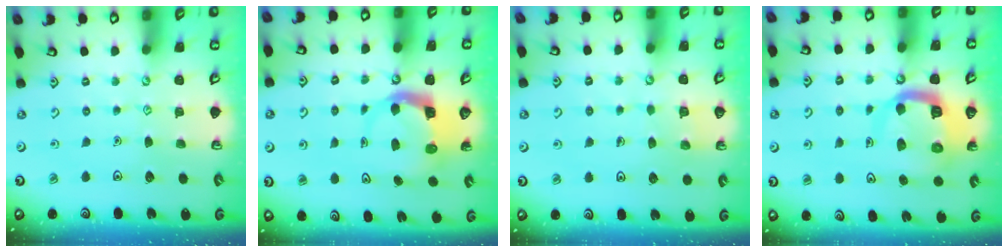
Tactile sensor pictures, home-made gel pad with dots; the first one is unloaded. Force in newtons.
{"total": 5.3, "press": 5.3, "slide": 0.6}
{"total": 2.7, "press": 2.7, "slide": 0.1}
{"total": 10.6, "press": 10.6, "slide": 1.3}